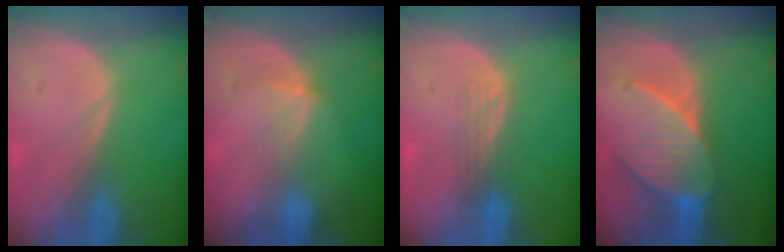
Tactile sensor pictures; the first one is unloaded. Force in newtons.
{"total": 3.4, "press": 3.2, "slide": 1.1}
{"total": 2.9, "press": 2.8, "slide": 1.0}
{"total": 8.1, "press": 8.0, "slide": 0.9}